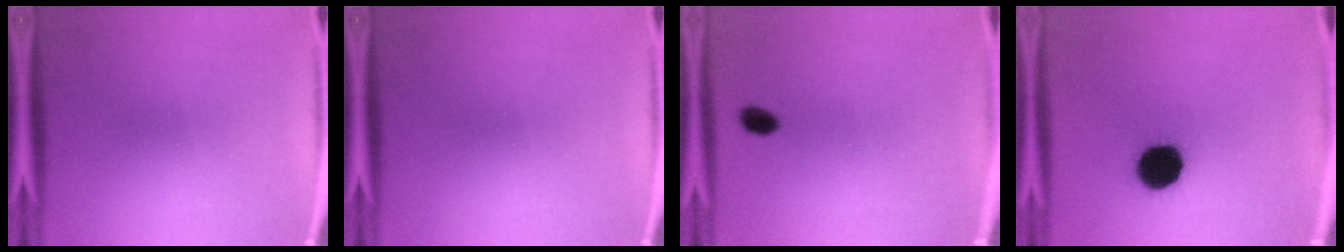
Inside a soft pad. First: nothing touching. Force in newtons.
{"total": 0.0}
{"total": 2.7}
{"total": 13.6}